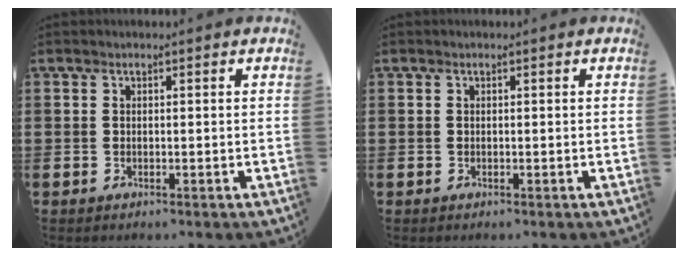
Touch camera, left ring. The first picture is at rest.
{"total": 0.0}